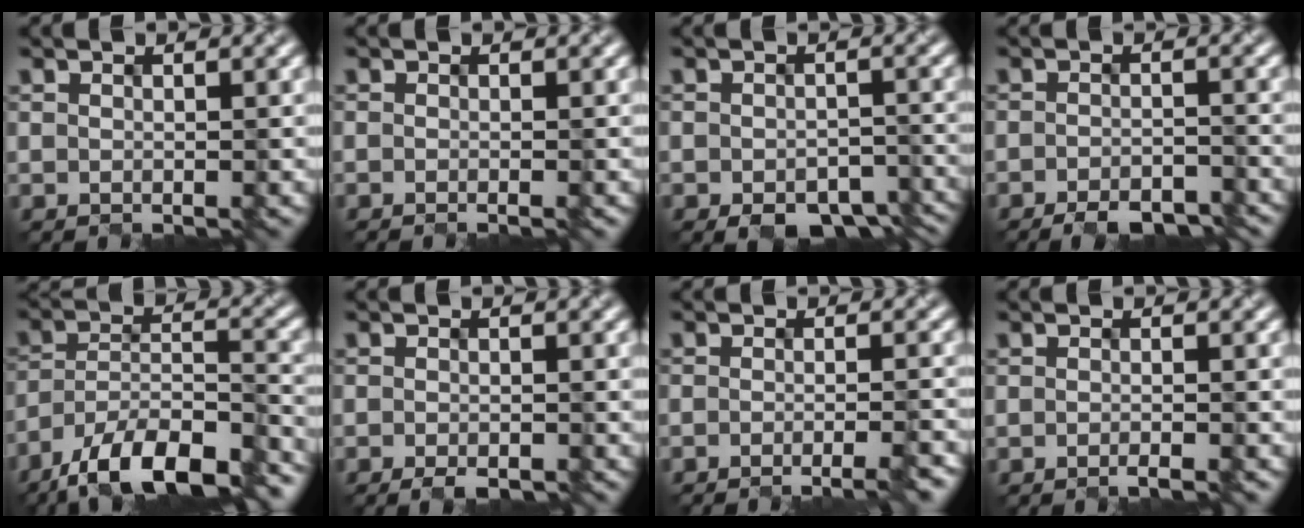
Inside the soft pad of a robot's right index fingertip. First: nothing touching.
{"total": 0.5, "force": [-0.4, 0.1, 0.4], "torque": [-0.002, 0.002, -0.013]}
{"total": 5.0, "force": [-3.5, 2.5, 2.5], "torque": [-0.029, -0.016, -0.046]}
{"total": 3.3, "force": [-2.9, 0.6, 1.5], "torque": [-0.019, -0.004, -0.044]}
{"total": 12.4, "force": [-9.9, 3.6, 6.5], "torque": [-0.108, -0.003, -0.163]}
{"total": 1.3, "force": [-1.1, 0.1, 0.8], "torque": [-0.012, -0.002, -0.017]}
{"total": 3.6, "force": [-1.9, 0.9, 2.9], "torque": [-0.017, -0.002, -0.030]}
{"total": 1.2, "force": [-0.8, 0.2, 0.8], "torque": [-0.008, -0.001, -0.018]}